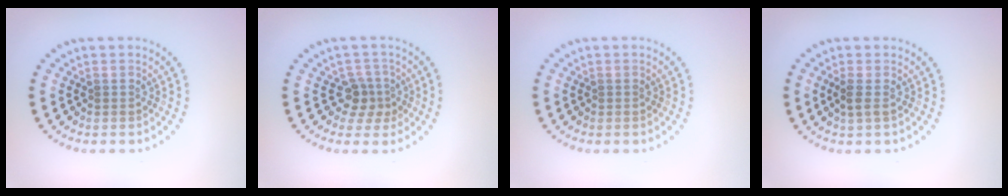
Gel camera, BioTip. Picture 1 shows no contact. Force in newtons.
{"total": 2.4, "press": 1.7, "slide": 1.6}
{"total": 0.0}
{"total": 1.3, "press": 1.2, "slide": 0.6}